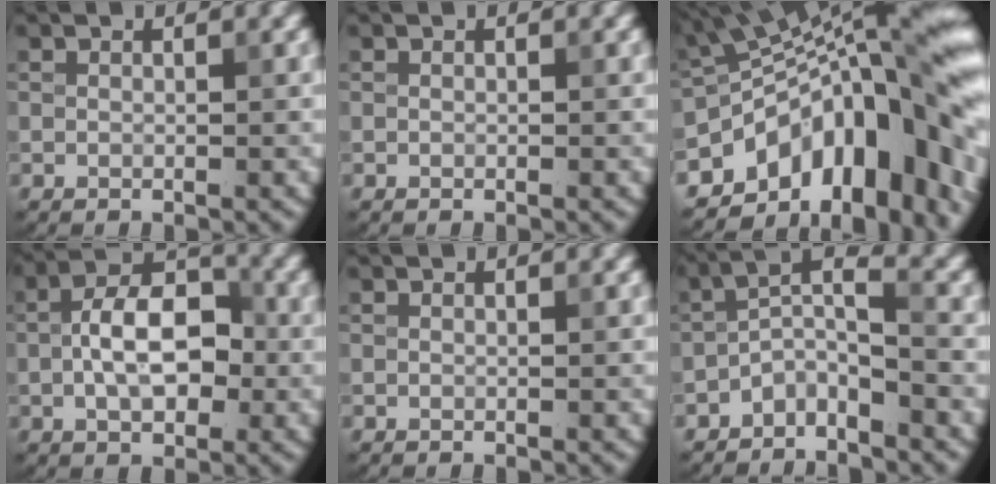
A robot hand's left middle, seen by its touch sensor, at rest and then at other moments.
{"total": 0.0}
{"total": 15.5, "force": [-6.0, 7.7, 12.1], "torque": [-0.150, 0.025, -0.104]}
{"total": 6.4, "force": [-0.8, 3.5, 5.3], "torque": [-0.091, 0.011, -0.019]}
{"total": 0.0}
{"total": 3.0, "force": [-2.2, 0.8, 1.9], "torque": [-0.038, 0.016, -0.047]}